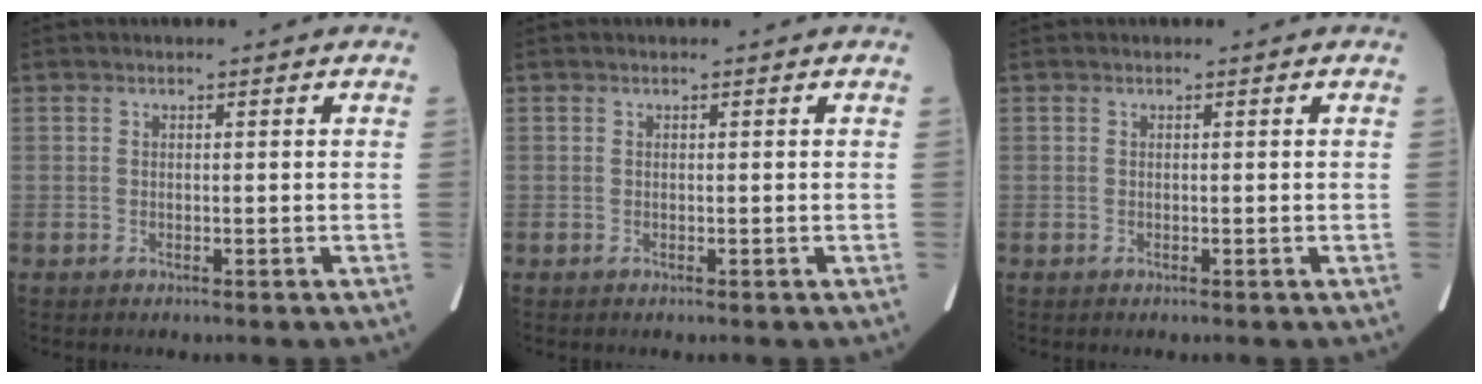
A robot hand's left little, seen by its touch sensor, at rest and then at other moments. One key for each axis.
{"total": 0.0}
{"total": 0.0}